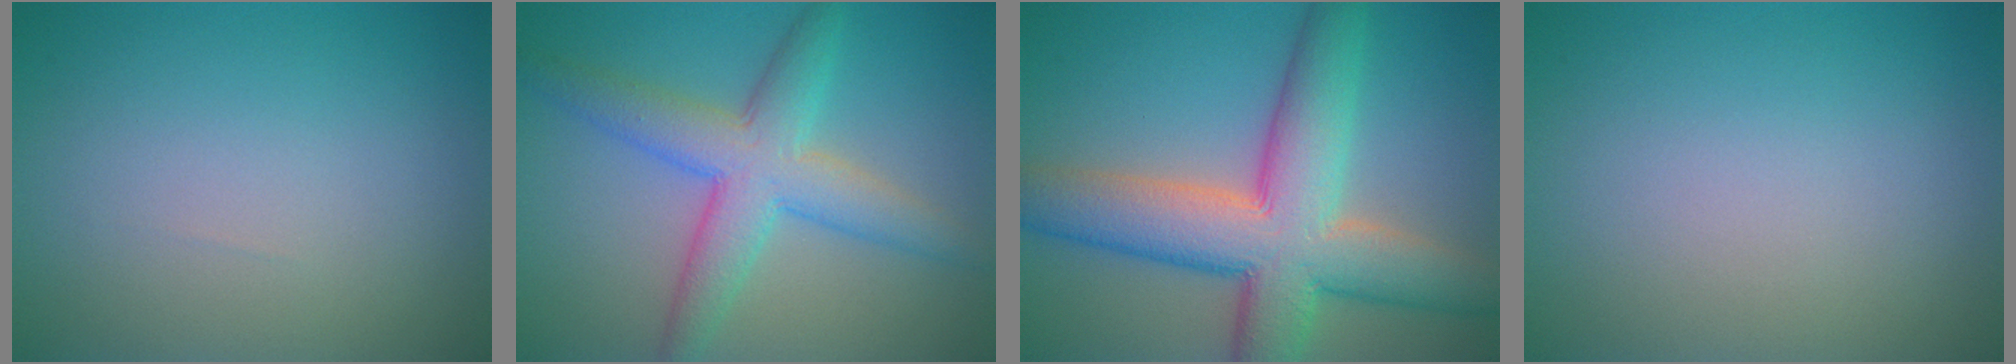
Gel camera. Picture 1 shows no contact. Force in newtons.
{"total": 5.8, "press": 5.8, "slide": 0.0}
{"total": 10.6, "press": 10.6, "slide": 0.5}
{"total": 0.0}